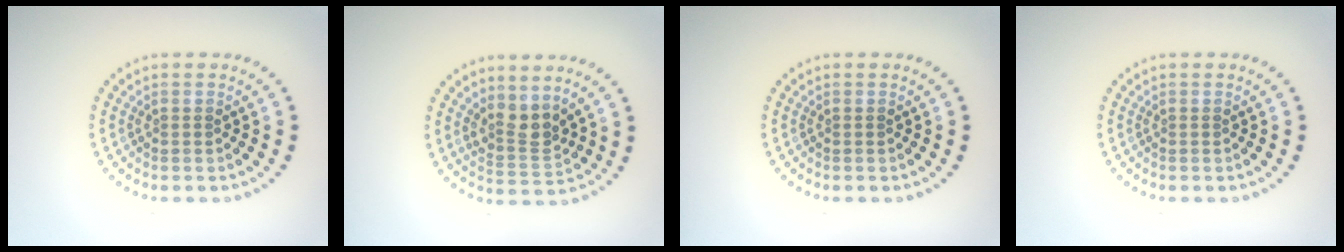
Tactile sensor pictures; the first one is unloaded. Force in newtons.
{"total": 2.6, "press": 2.0, "slide": 1.6}
{"total": 0.0}
{"total": 0.0}